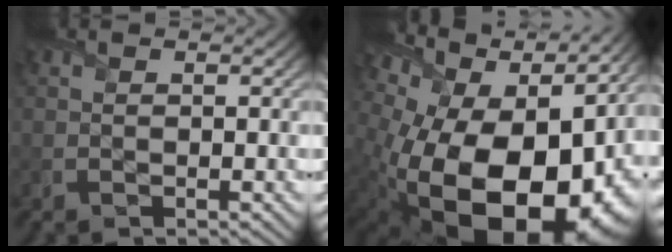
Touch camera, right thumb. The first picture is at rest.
{"total": 20.2, "force": [-1.0, 12.6, 15.8], "torque": [-0.269, -0.047, 0.021]}